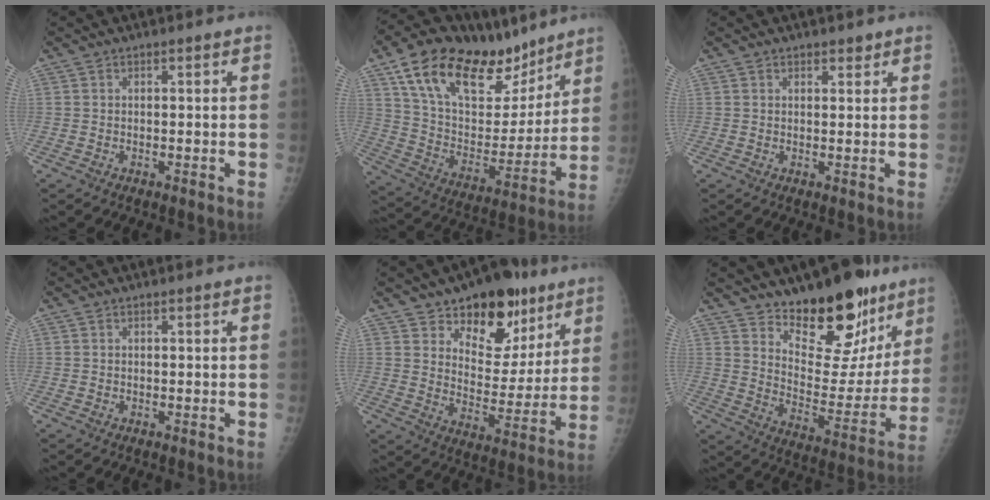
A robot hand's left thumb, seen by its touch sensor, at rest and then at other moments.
{"total": 27.3, "force": [17.2, 13.5, 16.3], "torque": [-0.230, -0.035, 0.290]}
{"total": 1.5, "force": [1.1, 0.9, 0.4], "torque": [0.007, -0.007, 0.013]}
{"total": 0.0}
{"total": 17.0, "force": [10.4, 9.8, 9.1], "torque": [-0.068, -0.054, 0.161]}
{"total": 19.9, "force": [14.3, 9.0, 10.5], "torque": [-0.087, -0.106, 0.219]}